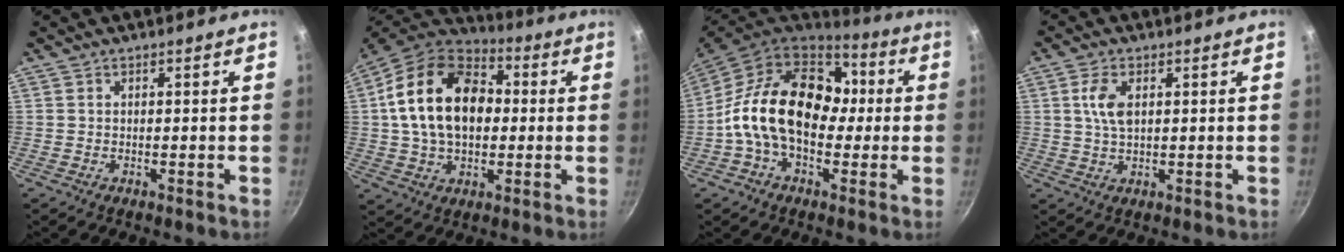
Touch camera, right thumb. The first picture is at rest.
{"total": 20.8, "force": [2.2, 14.1, 15.2], "torque": [-0.237, 0.028, 0.026]}
{"total": 20.4, "force": [0.4, 14.1, 14.8], "torque": [-0.209, 0.036, -0.011]}
{"total": 5.2, "force": [1.3, 2.7, 4.3], "torque": [-0.083, 0.001, 0.025]}